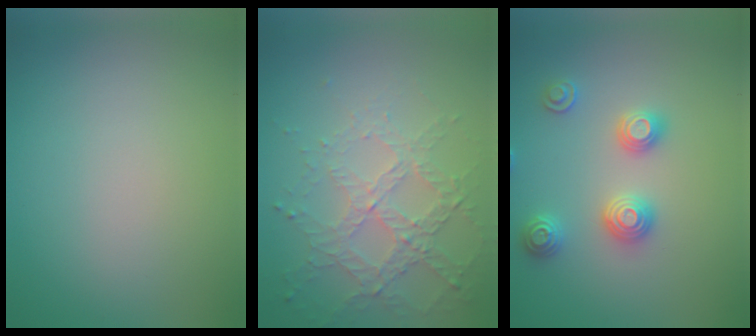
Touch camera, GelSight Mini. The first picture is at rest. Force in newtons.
{"total": 4.7, "press": 3.3, "slide": 3.3}
{"total": 2.9, "press": 2.9, "slide": 0.2}